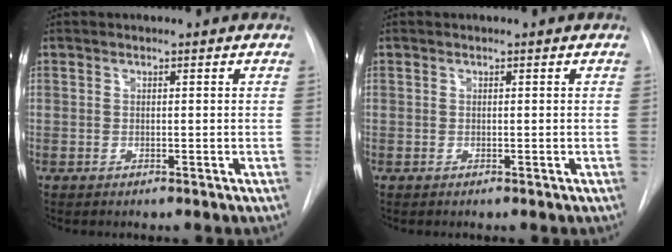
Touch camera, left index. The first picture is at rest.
{"total": 0.0}